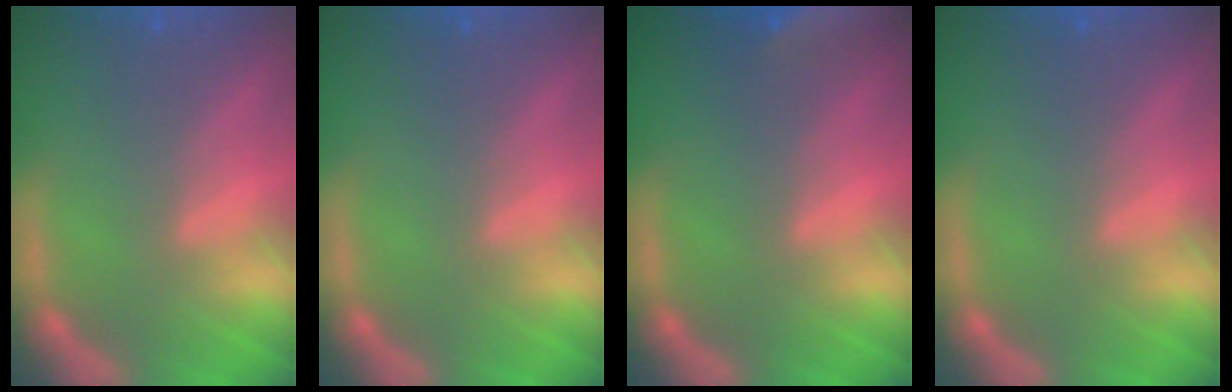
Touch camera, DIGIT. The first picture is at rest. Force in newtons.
{"total": 0.0}
{"total": 10.0}
{"total": 0.0}